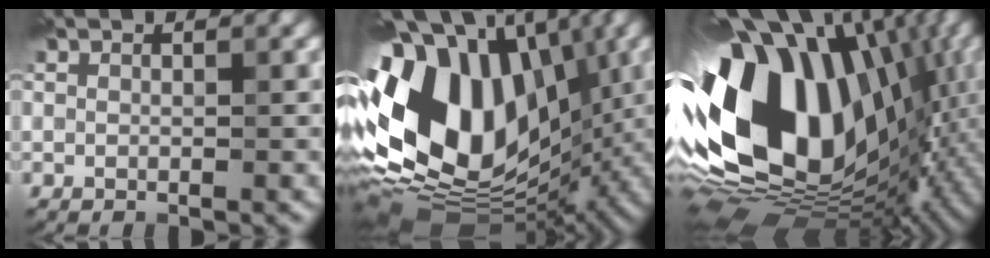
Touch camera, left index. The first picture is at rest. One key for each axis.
{"total": 18.2, "fx": -0.7, "fy": 12.3, "fz": 13.5, "tx": -0.283, "ty": 0.006, "tz": -0.018}
{"total": 18.9, "fx": 1.7, "fy": 12.6, "fz": 14.0, "tx": -0.273, "ty": -0.027, "tz": 0.038}